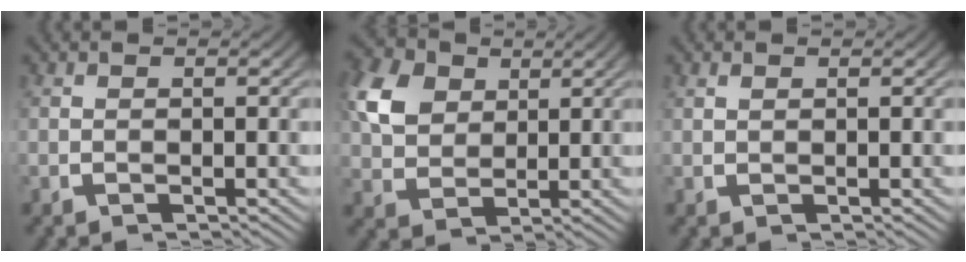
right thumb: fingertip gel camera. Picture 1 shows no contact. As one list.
[{"total": 7.2, "force": [2.7, 5.2, 4.2], "torque": [-0.099, -0.016, 0.058]}, {"total": 0.5, "force": [0.5, 0.2, 0.2], "torque": [-0.002, -0.002, 0.013]}]